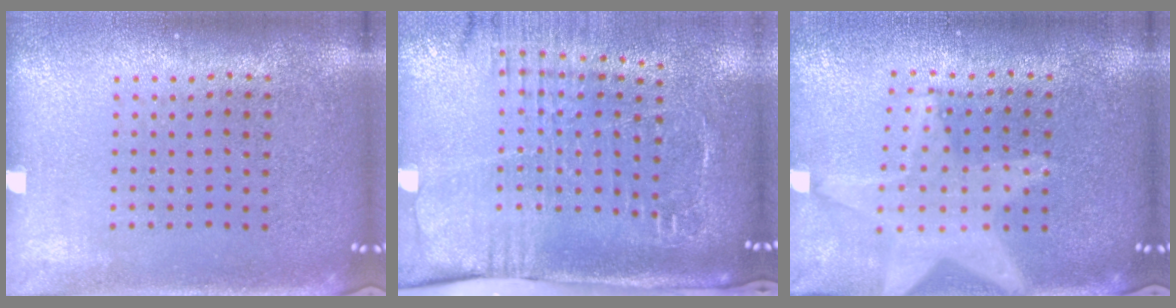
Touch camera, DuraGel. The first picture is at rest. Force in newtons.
{"total": 2.7, "press": 2.1, "slide": 1.7}
{"total": 2.1, "press": 1.7, "slide": 1.2}